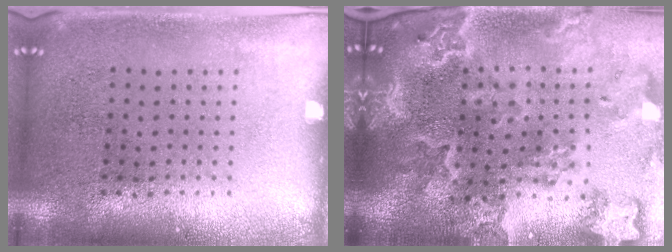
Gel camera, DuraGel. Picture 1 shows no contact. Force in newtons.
{"total": 3.6, "press": 3.2, "slide": 1.8}